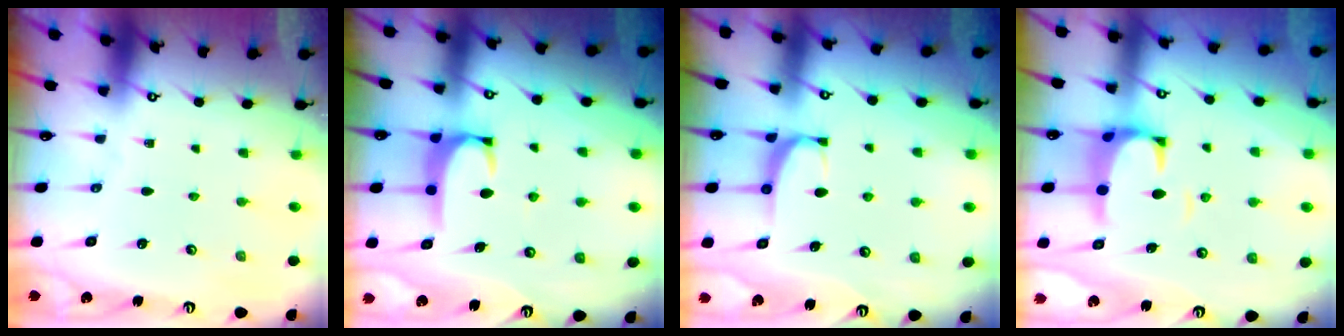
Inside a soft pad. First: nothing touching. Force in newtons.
{"total": 2.1, "press": 2.0, "slide": 0.5}
{"total": 2.4, "press": 2.3, "slide": 0.7}
{"total": 2.6, "press": 2.3, "slide": 1.2}